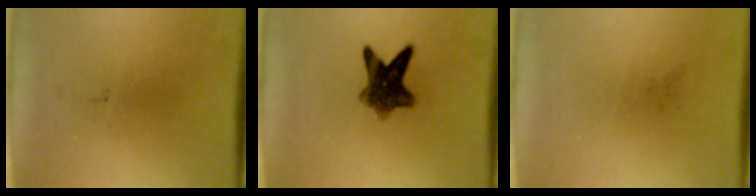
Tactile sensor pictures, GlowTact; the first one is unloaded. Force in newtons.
{"total": 7.8}
{"total": 0.0}